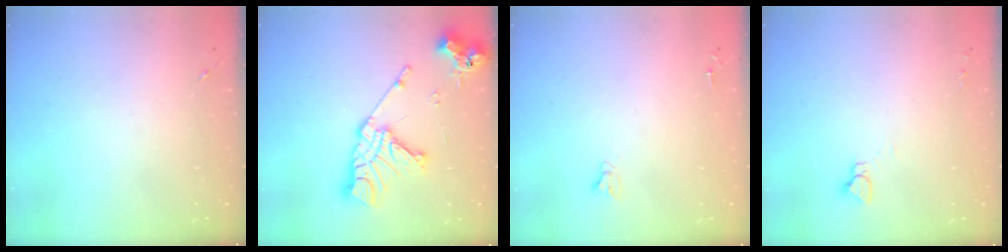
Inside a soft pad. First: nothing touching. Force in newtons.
{"total": 16.9, "press": 16.8, "slide": 1.5}
{"total": 2.5, "press": 2.5, "slide": 0.2}
{"total": 3.0, "press": 3.0, "slide": 0.2}